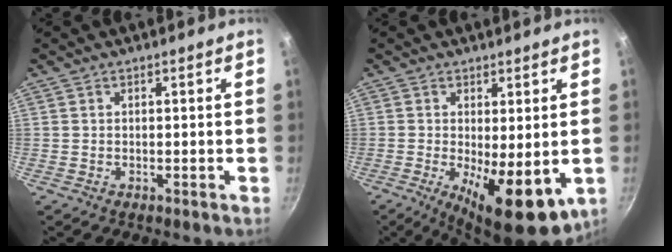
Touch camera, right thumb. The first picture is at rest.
{"total": 13.0, "force": [-3.3, 4.7, 11.7], "torque": [-0.167, -0.027, -0.031]}